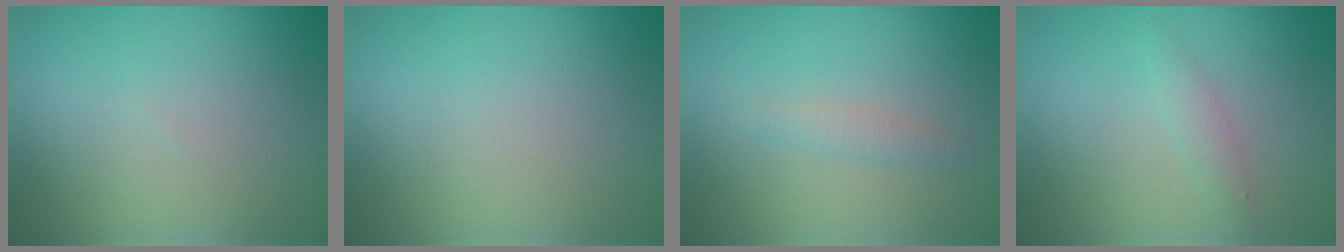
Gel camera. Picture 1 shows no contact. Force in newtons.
{"total": 0.0}
{"total": 1.2, "press": 1.2, "slide": 0.0}
{"total": 1.4, "press": 1.4, "slide": 0.1}